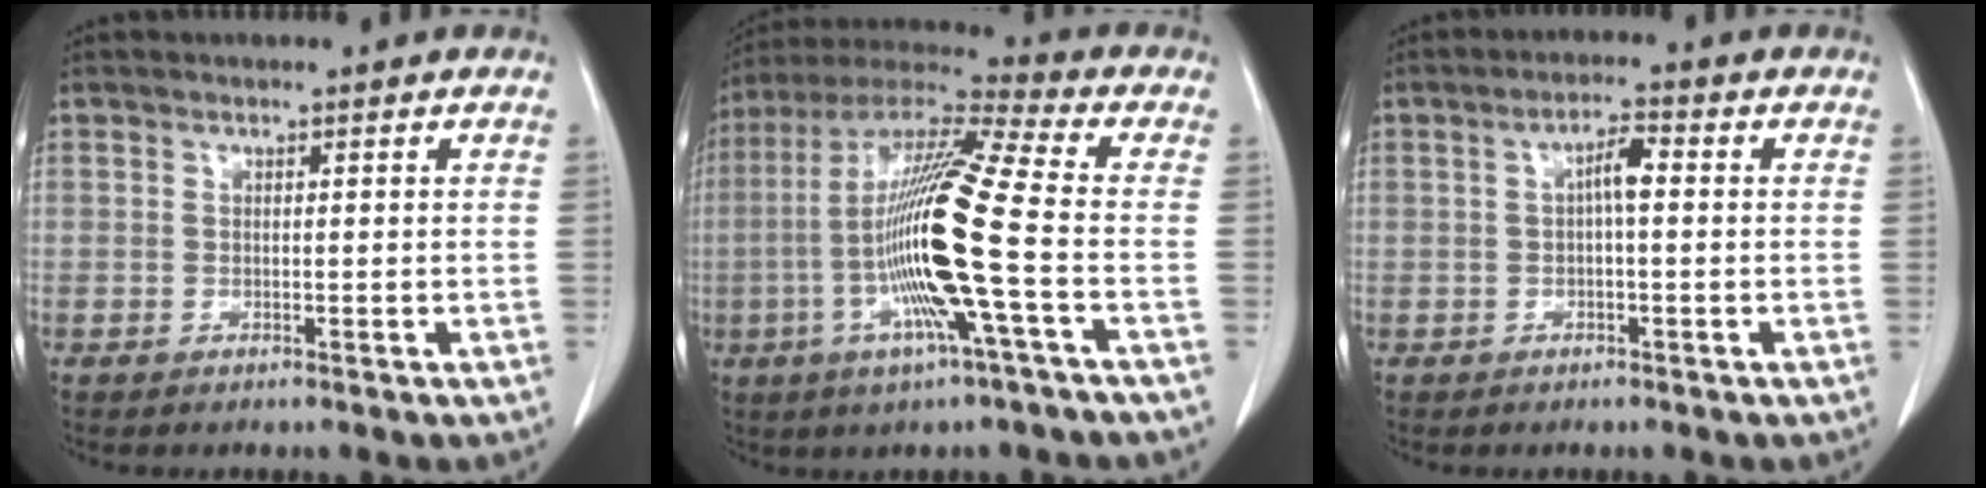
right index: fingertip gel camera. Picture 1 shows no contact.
{"total": 18.2, "force": [-3.7, -0.3, 17.8], "torque": [-0.358, -0.007, -0.083]}
{"total": 3.4, "force": [0.3, 0.7, 3.3], "torque": [-0.058, 0.010, 0.002]}